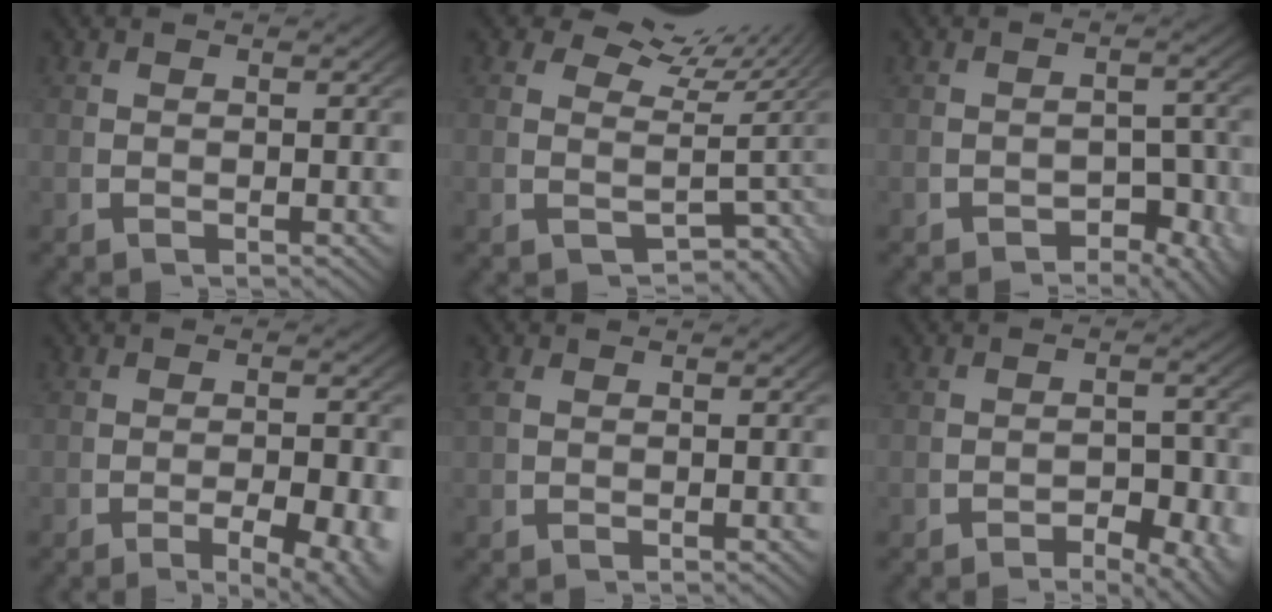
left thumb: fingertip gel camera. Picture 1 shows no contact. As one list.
[{"total": 6.0, "force": [1.2, 4.4, 3.9], "torque": [-0.045, -0.015, 0.024]}, {"total": 3.3, "force": [-2.1, 1.9, 1.8], "torque": [-0.023, -0.015, -0.034]}, {"total": 5.8, "force": [-2.1, 2.6, 4.8], "torque": [-0.074, -0.022, -0.027]}, {"total": 0.7, "force": [0.4, 0.4, 0.4], "torque": [-0.016, -0.004, 0.014]}, {"total": 5.3, "force": [-2.9, 2.9, 3.3], "torque": [-0.048, -0.025, -0.040]}]